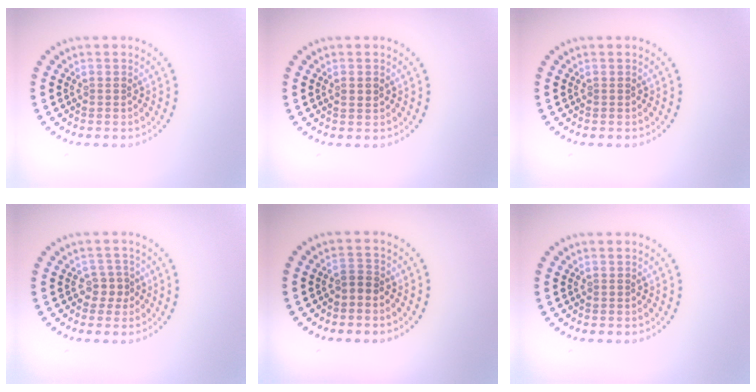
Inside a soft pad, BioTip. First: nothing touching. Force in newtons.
{"total": 1.1, "press": 1.0, "slide": 0.4}
{"total": 0.0}
{"total": 1.9, "press": 1.5, "slide": 1.2}
{"total": 1.2, "press": 0.9, "slide": 0.8}
{"total": 0.0}